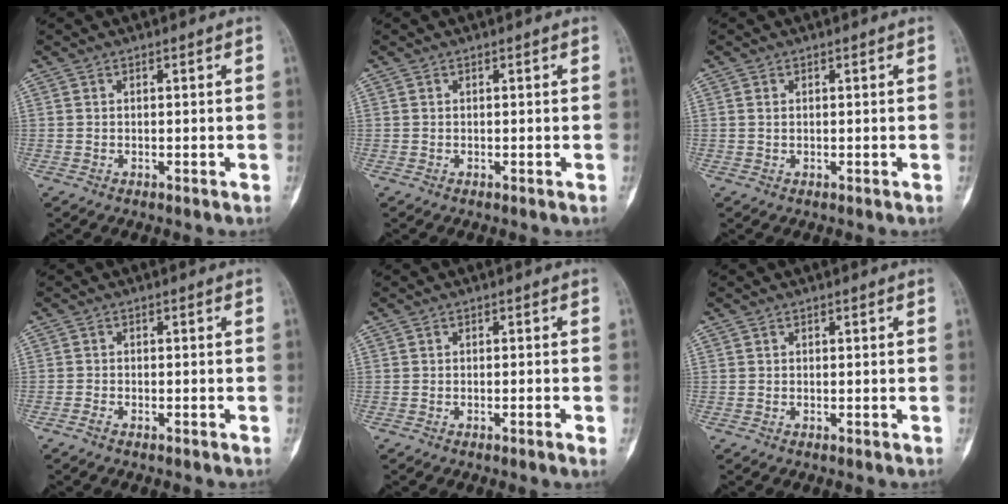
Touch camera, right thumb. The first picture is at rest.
{"total": 0.0}
{"total": 0.7, "force": [0.2, 0.4, 0.5], "torque": [-0.011, 0.002, 0.005]}
{"total": 1.0, "force": [-0.8, 0.4, 0.5], "torque": [-0.016, 0.001, -0.018]}
{"total": 1.3, "force": [-0.6, 0.0, 1.2], "torque": [-0.024, 0.000, -0.007]}
{"total": 0.0}